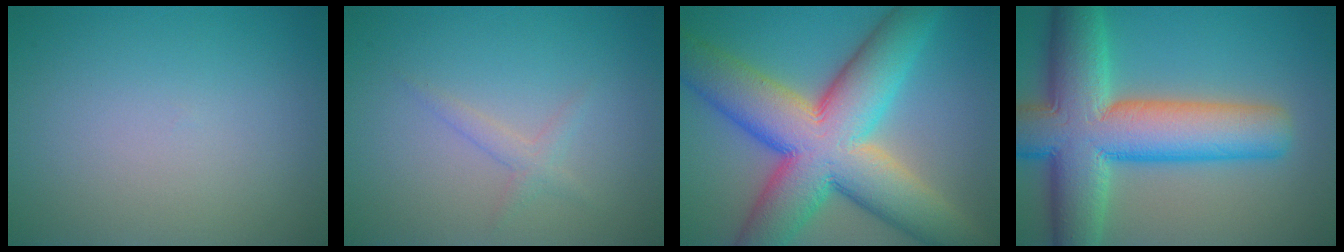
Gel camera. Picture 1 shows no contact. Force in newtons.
{"total": 1.4, "press": 1.4, "slide": 0.1}
{"total": 15.0, "press": 15.0, "slide": 0.7}
{"total": 13.0, "press": 13.0, "slide": 0.7}